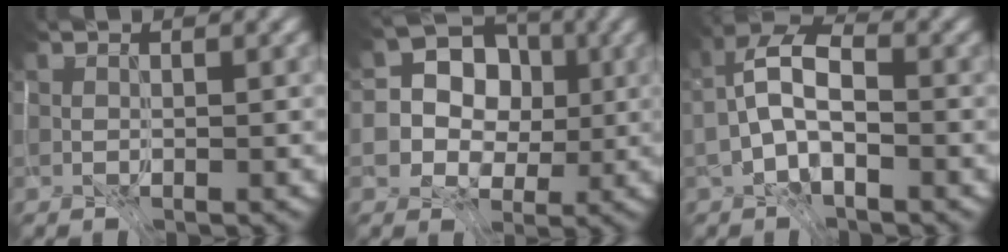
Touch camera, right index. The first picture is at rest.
{"total": 8.8, "force": [3.0, 7.3, 4.1], "torque": [-0.074, 0.020, 0.050]}
{"total": 4.2, "force": [-3.8, -1.1, 1.4], "torque": [-0.013, -0.003, -0.062]}